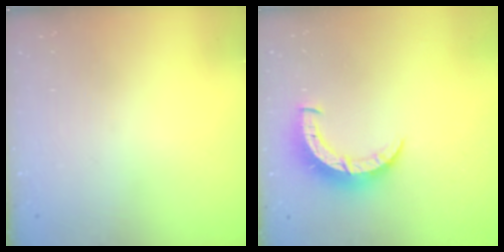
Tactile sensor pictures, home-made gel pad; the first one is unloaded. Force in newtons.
{"total": 8.2, "press": 8.1, "slide": 1.0}